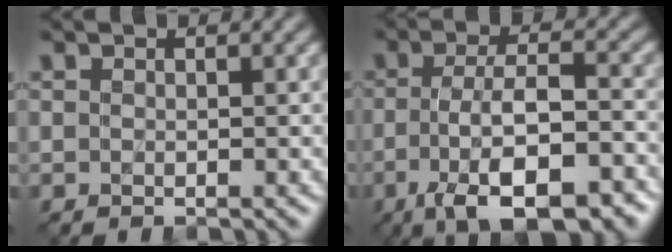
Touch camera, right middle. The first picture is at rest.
{"total": 9.8, "force": [-4.4, 3.6, 8.0], "torque": [-0.139, -0.001, -0.070]}